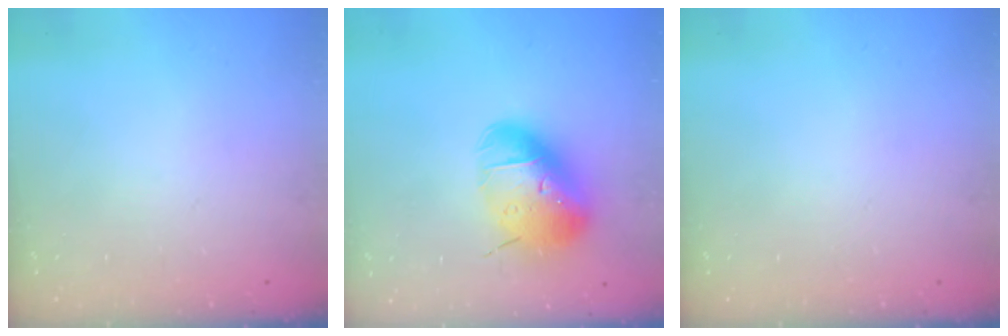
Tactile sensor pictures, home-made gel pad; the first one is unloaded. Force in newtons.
{"total": 16.6, "press": 16.5, "slide": 2.5}
{"total": 0.0}